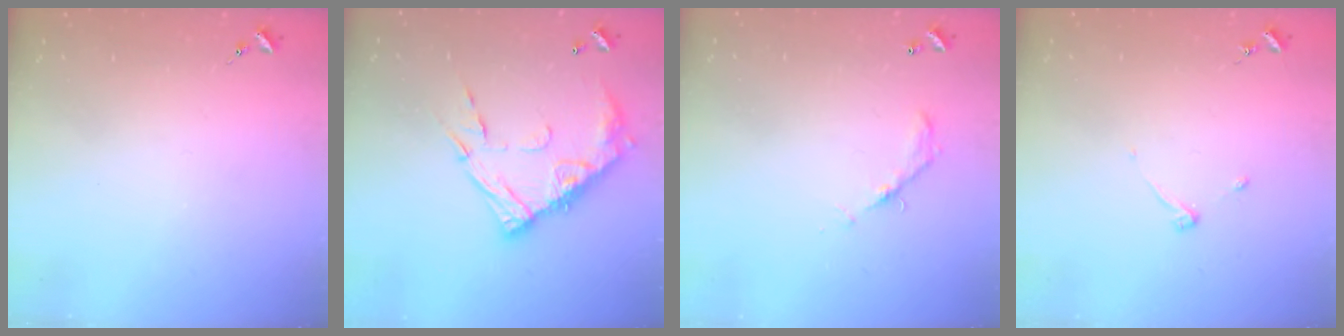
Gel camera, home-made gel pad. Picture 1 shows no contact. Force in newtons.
{"total": 16.0, "press": 15.9, "slide": 1.4}
{"total": 6.2, "press": 6.2, "slide": 0.4}
{"total": 3.3, "press": 3.3, "slide": 0.4}